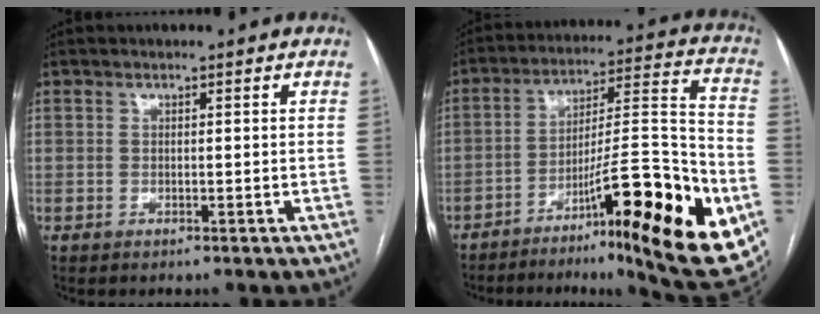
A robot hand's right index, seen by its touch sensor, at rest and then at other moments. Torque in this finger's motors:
{"motor_torque": [2.14, 0.00, 0.49, 0.10]}